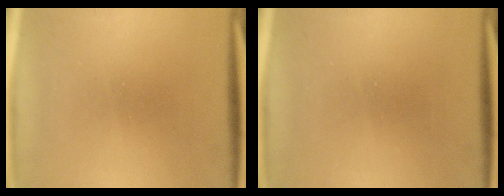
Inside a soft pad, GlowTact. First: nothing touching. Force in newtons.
{"total": 0.0}